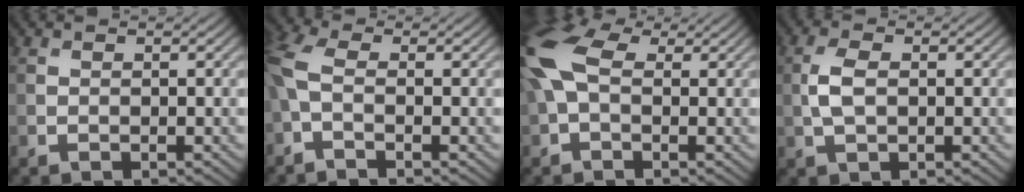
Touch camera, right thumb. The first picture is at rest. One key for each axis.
{"total": 5.8, "fx": -0.9, "fy": 2.6, "fz": 5.1, "tx": -0.141, "ty": 0.005, "tz": -0.030}
{"total": 10.2, "fx": 1.8, "fy": 5.9, "fz": 8.1, "tx": -0.220, "ty": 0.020, "tz": 0.021}
{"total": 3.4, "fx": 0.1, "fy": 1.7, "fz": 2.9, "tx": -0.073, "ty": 0.004, "tz": -0.001}